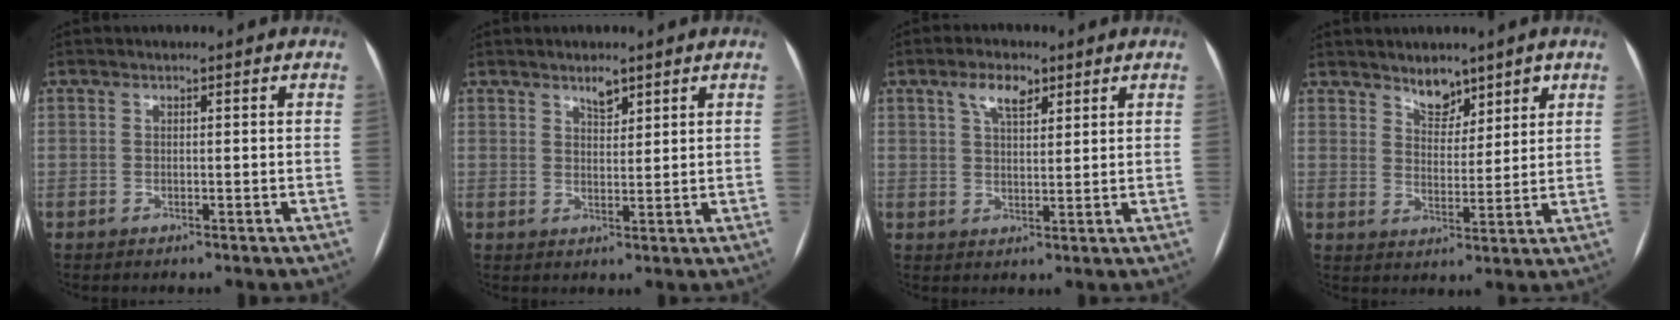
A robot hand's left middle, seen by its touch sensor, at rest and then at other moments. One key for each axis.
{"total": 2.5, "fx": 1.9, "fy": 0.9, "fz": 1.3, "tx": -0.025, "ty": -0.002, "tz": 0.035}
{"total": 4.8, "fx": 2.8, "fy": 2.1, "fz": 3.3, "tx": -0.064, "ty": 0.009, "tz": 0.051}
{"total": 4.9, "fx": 3.9, "fy": 2.5, "fz": 1.7, "tx": -0.021, "ty": -0.002, "tz": 0.070}